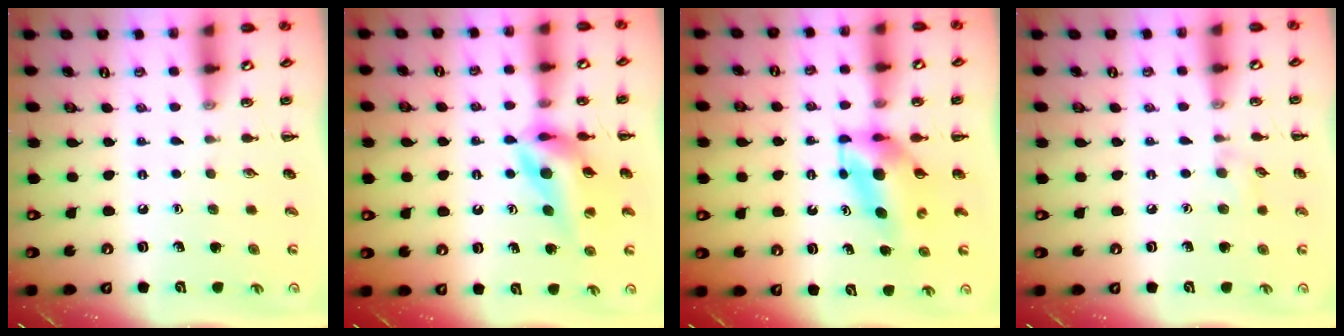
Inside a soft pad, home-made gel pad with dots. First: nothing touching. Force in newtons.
{"total": 11.4, "press": 10.8, "slide": 3.7}
{"total": 5.1, "press": 5.0, "slide": 1.1}
{"total": 5.8, "press": 5.4, "slide": 2.1}